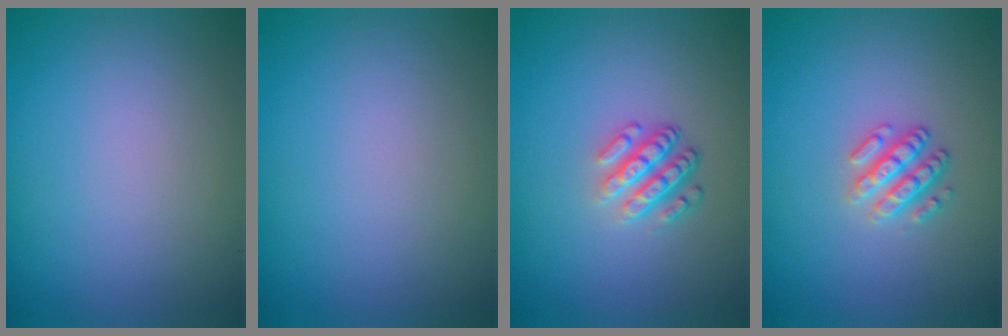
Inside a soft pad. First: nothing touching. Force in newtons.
{"total": 0.0}
{"total": 3.6, "press": 2.6, "slide": 2.5}
{"total": 2.5, "press": 2.4, "slide": 0.7}